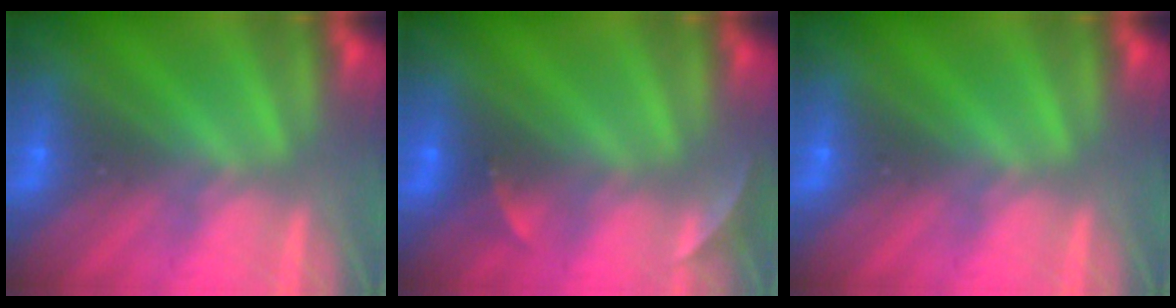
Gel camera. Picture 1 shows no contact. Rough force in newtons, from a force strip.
{"total": 1.9}
{"total": 0.0}